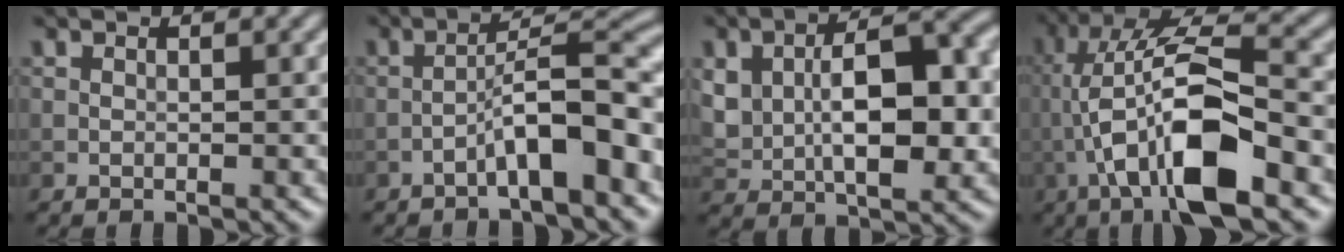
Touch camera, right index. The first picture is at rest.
{"total": 6.3, "force": [-3.1, 1.0, 5.3], "torque": [-0.085, 0.029, -0.054]}
{"total": 9.6, "force": [0.7, 5.5, 7.8], "torque": [-0.137, 0.002, 0.011]}
{"total": 10.6, "force": [-2.7, 3.0, 9.8], "torque": [-0.198, 0.017, -0.052]}